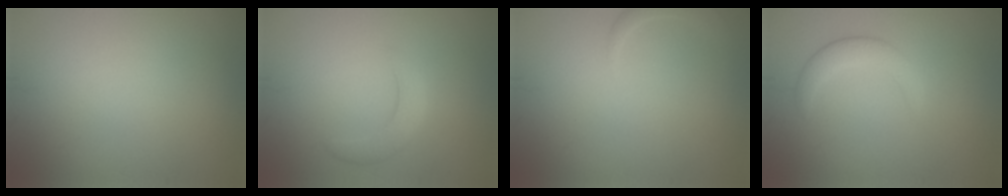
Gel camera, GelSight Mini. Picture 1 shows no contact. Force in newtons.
{"total": 2.4, "press": 2.4, "slide": 0.1}
{"total": 1.5, "press": 1.5, "slide": 0.2}
{"total": 2.4, "press": 2.4, "slide": 0.2}